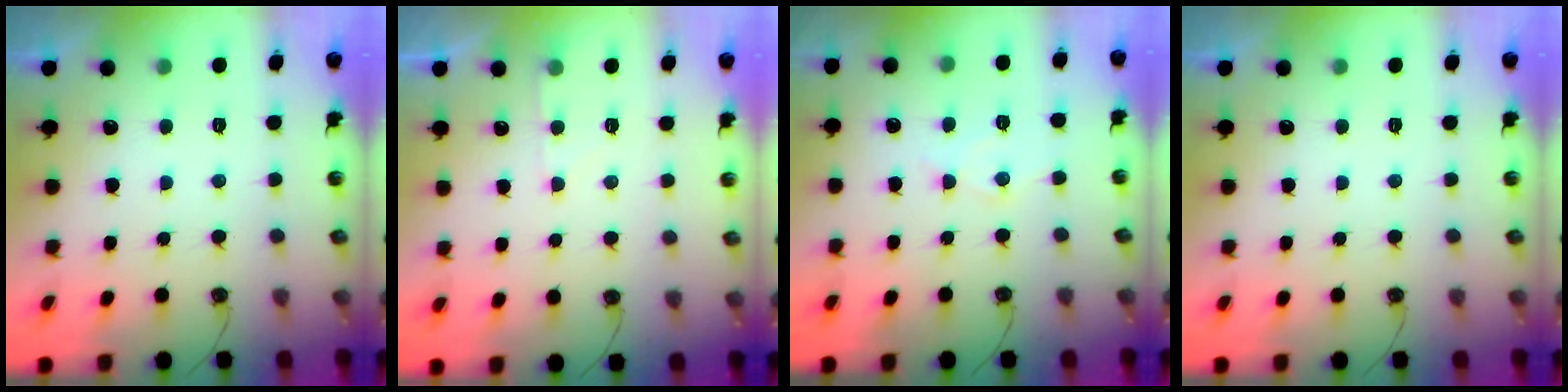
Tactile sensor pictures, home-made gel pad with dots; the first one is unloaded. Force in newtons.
{"total": 5.2, "press": 5.2, "slide": 0.6}
{"total": 6.8, "press": 6.8, "slide": 0.5}
{"total": 0.0}